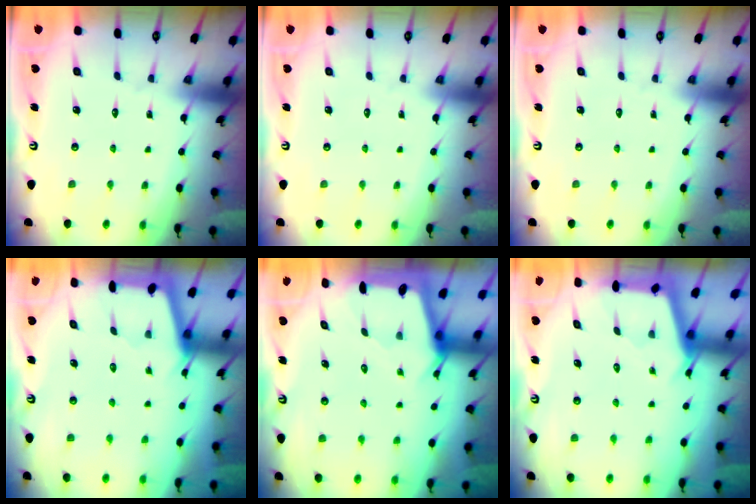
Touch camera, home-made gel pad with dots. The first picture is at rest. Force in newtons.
{"total": 0.0}
{"total": 0.0}
{"total": 2.4, "press": 2.4, "slide": 0.4}
{"total": 2.4, "press": 2.4, "slide": 0.3}
{"total": 2.7, "press": 2.7, "slide": 0.3}